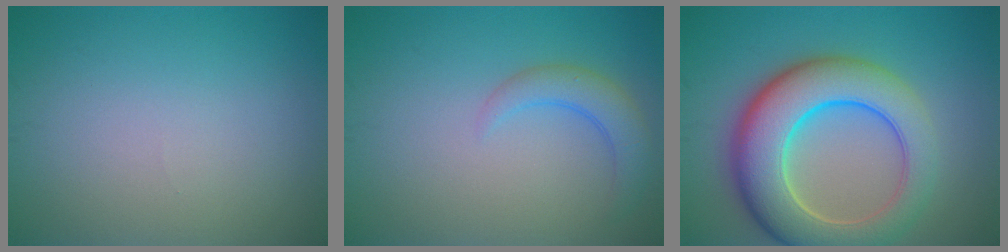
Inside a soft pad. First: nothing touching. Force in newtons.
{"total": 2.8, "press": 2.8, "slide": 0.4}
{"total": 10.3, "press": 10.3, "slide": 0.8}